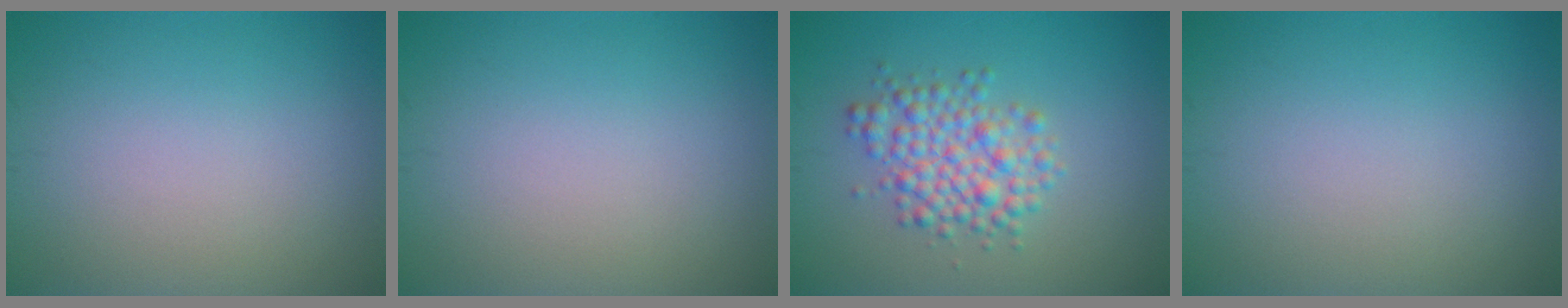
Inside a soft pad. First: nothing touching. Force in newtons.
{"total": 0.0}
{"total": 4.2, "press": 4.2, "slide": 0.1}
{"total": 0.0}